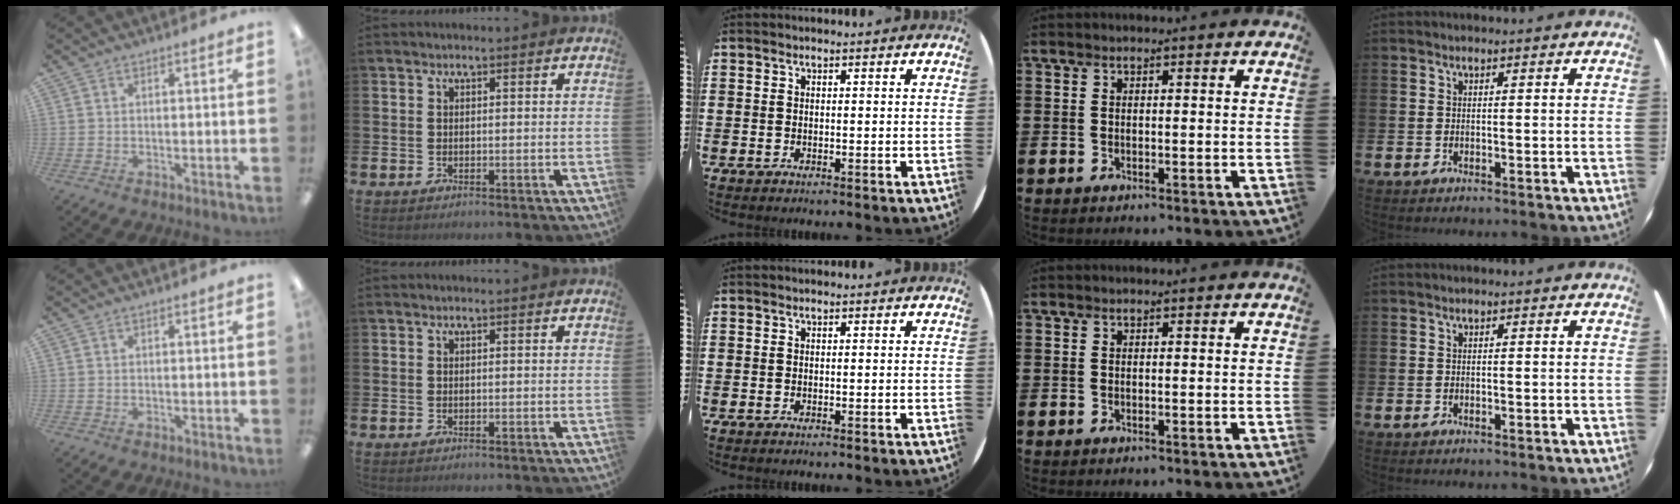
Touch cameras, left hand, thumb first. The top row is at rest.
{}